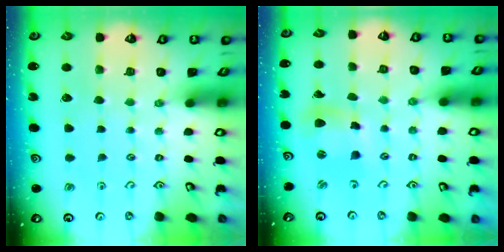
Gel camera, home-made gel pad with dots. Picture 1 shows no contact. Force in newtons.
{"total": 7.7, "press": 7.7, "slide": 0.9}